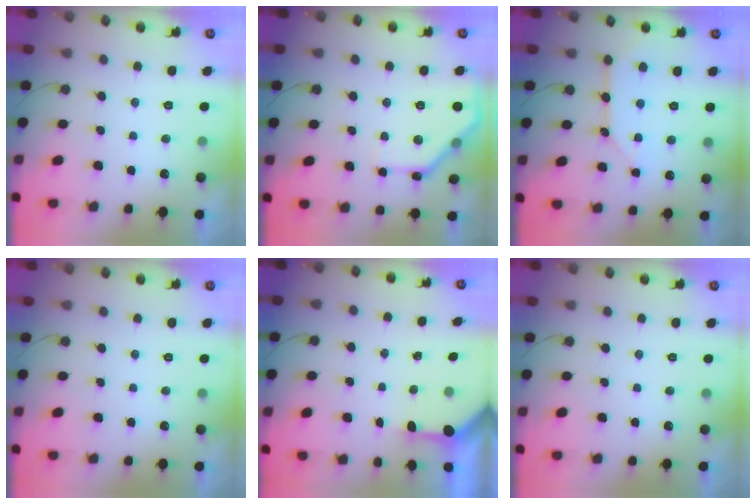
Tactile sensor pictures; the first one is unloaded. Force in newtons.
{"total": 10.0, "press": 10.0, "slide": 0.2}
{"total": 10.3, "press": 10.2, "slide": 1.2}
{"total": 0.0}
{"total": 3.2, "press": 3.2, "slide": 0.2}
{"total": 0.5, "press": 0.4, "slide": 0.4}